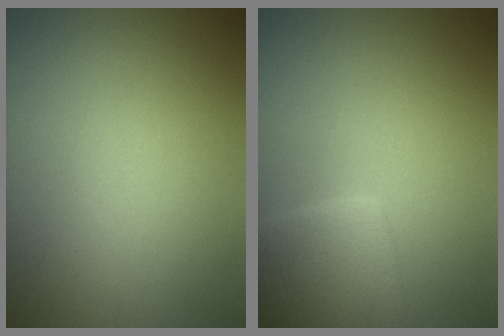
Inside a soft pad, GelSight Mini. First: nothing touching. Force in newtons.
{"total": 5.5, "press": 5.5, "slide": 0.2}